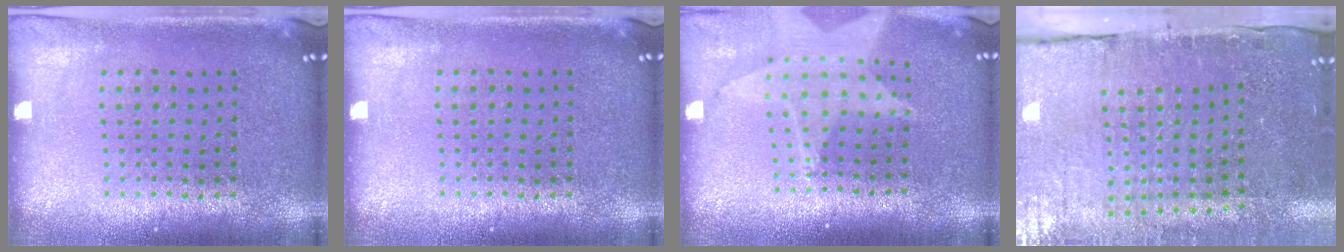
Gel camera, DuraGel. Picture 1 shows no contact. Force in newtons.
{"total": 0.0}
{"total": 1.7, "press": 1.5, "slide": 0.7}
{"total": 4.4, "press": 3.8, "slide": 2.2}